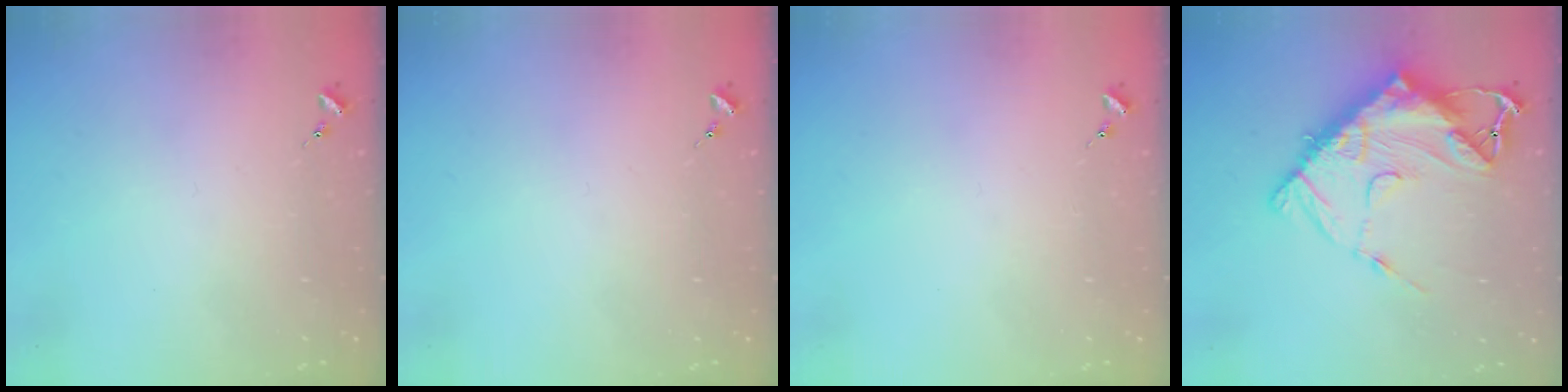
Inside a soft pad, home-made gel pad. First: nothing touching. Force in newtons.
{"total": 0.0}
{"total": 0.0}
{"total": 18.7, "press": 18.6, "slide": 1.9}